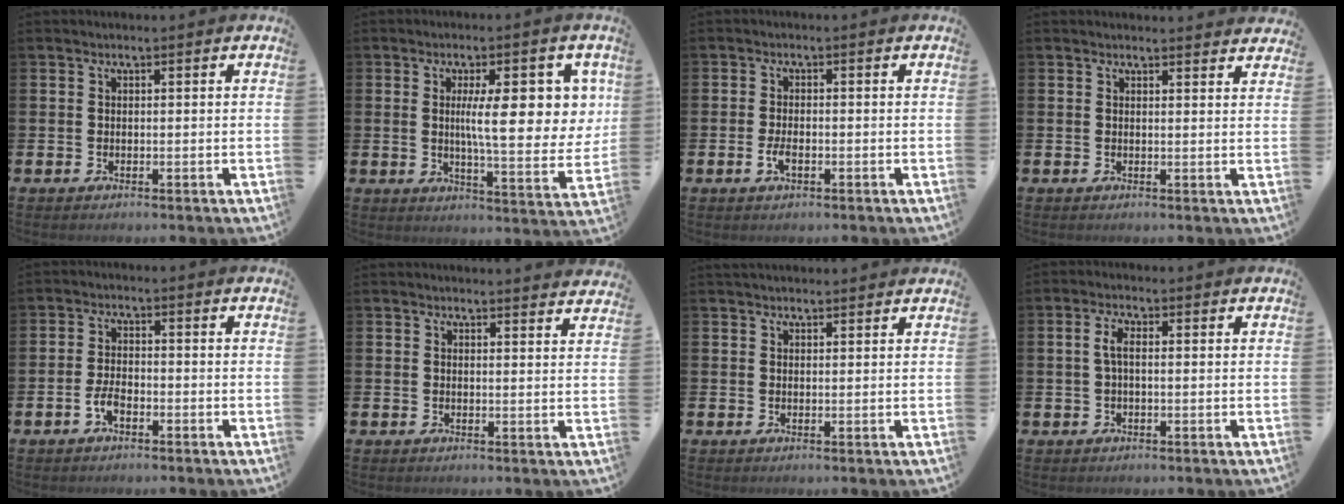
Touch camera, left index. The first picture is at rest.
{"total": 10.2, "force": [2.6, 3.2, 9.3], "torque": [-0.153, -0.004, 0.037]}
{"total": 2.4, "force": [-0.8, 1.1, 2.0], "torque": [-0.038, 0.001, -0.014]}
{"total": 1.9, "force": [1.9, 0.0, -0.2], "torque": [0.009, -0.015, 0.033]}
{"total": 2.8, "force": [-1.4, 1.3, 2.1], "torque": [-0.053, 0.005, -0.026]}
{"total": 2.4, "force": [2.4, -0.1, -0.3], "torque": [0.010, -0.018, 0.042]}
{"total": 1.6, "force": [1.5, 0.3, 0.2], "torque": [0.002, -0.003, 0.027]}
{"total": 2.5, "force": [0.3, 0.9, 2.3], "torque": [-0.048, 0.008, 0.005]}